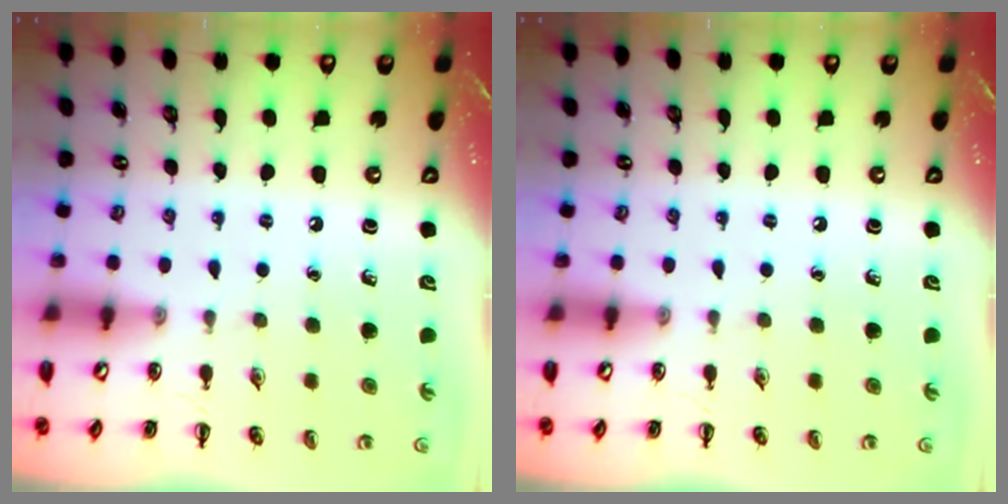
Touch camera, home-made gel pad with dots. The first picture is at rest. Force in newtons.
{"total": 0.0}